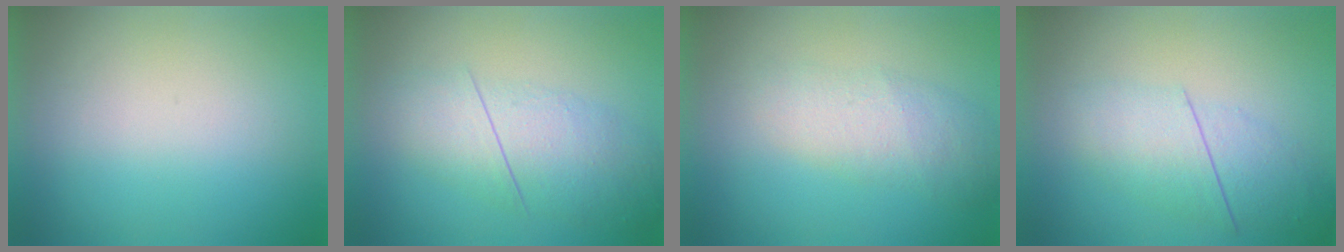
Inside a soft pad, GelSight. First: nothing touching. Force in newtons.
{"total": 3.1}
{"total": 2.3}
{"total": 2.4}